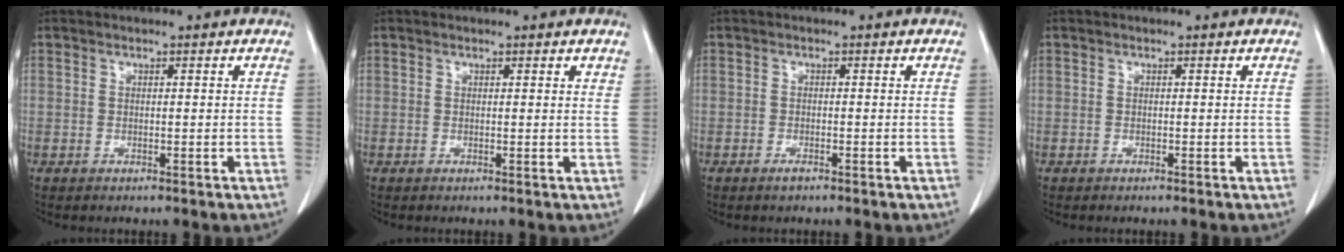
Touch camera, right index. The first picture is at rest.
{"total": 1.0, "force": [0.8, 0.3, 0.5], "torque": [-0.006, 0.000, 0.006]}
{"total": 0.9, "force": [-0.7, 0.2, 0.6], "torque": [-0.014, -0.001, -0.009]}
{"total": 0.0}